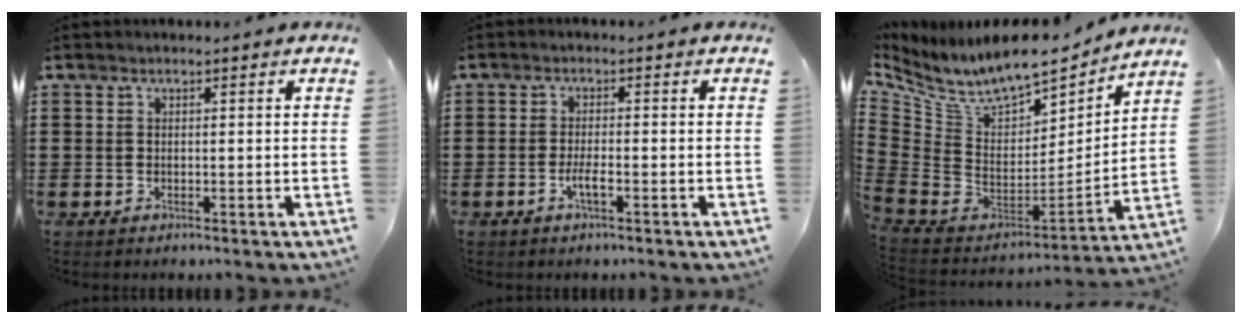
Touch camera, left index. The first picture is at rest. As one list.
[{"total": 2.5, "force": [-1.1, 0.3, 2.2], "torque": [-0.045, -0.002, -0.021]}, {"total": 10.4, "force": [8.1, 3.4, 5.7], "torque": [-0.139, -0.064, 0.140]}]